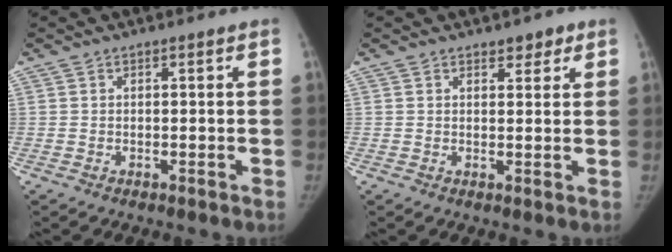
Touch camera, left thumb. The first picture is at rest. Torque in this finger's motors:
{"motor_torque": [-0.10, 0.00, 0.06, 0.26, 0.00]}